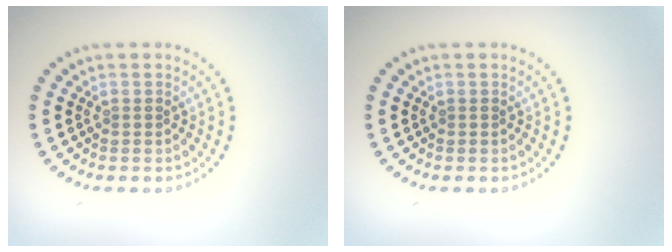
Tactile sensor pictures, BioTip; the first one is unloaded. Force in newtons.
{"total": 0.0}